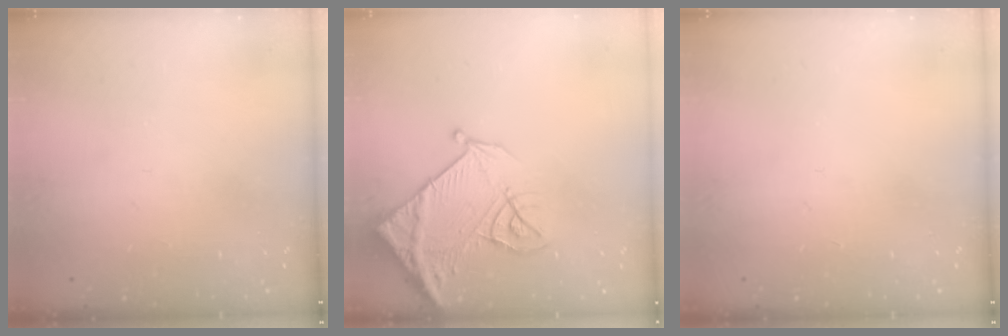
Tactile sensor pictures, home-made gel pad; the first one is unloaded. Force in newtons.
{"total": 13.7, "press": 13.6, "slide": 1.6}
{"total": 0.0}